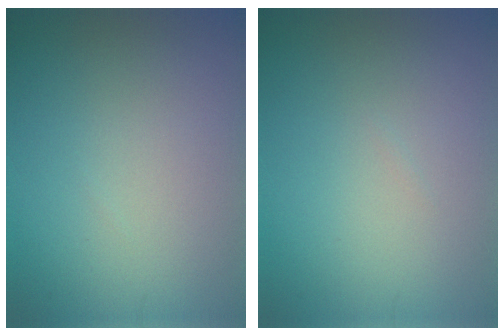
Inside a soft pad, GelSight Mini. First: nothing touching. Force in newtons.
{"total": 0.0}